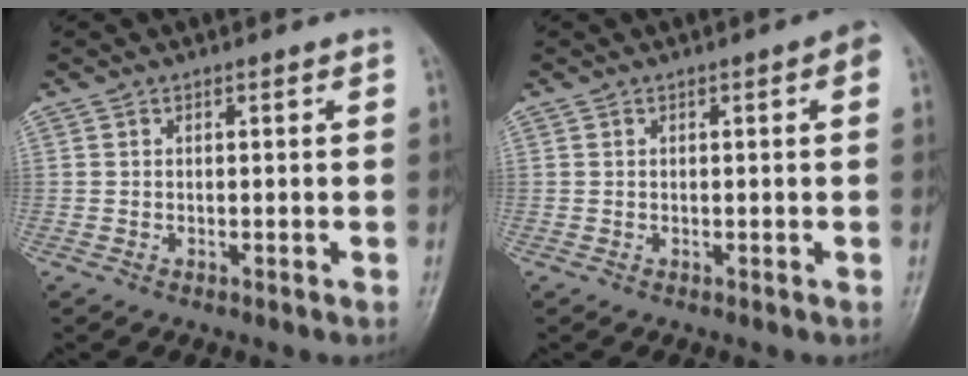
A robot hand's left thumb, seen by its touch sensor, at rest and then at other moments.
{"total": 2.3, "force": [0.5, 0.6, 2.2], "torque": [-0.026, 0.005, 0.003]}